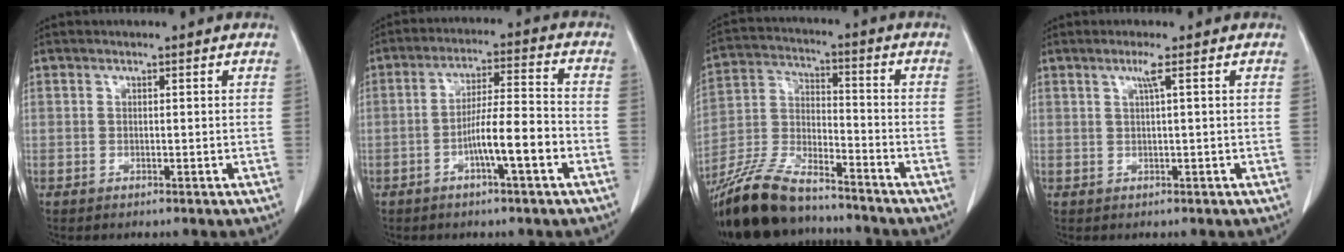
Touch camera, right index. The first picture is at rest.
{"total": 8.1, "force": [-3.3, 0.4, 7.3], "torque": [-0.130, 0.012, -0.057]}
{"total": 17.2, "force": [-14.7, 4.4, 7.8], "torque": [-0.169, -0.008, -0.265]}
{"total": 1.6, "force": [0.6, -0.5, 1.4], "torque": [-0.035, 0.000, 0.015]}